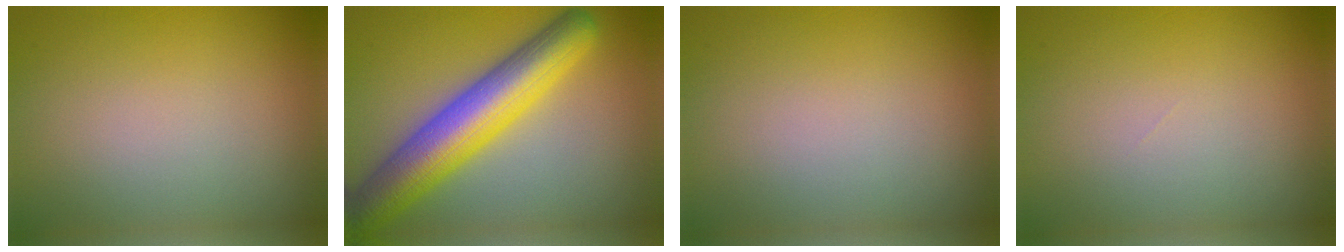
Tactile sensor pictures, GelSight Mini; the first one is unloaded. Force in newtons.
{"total": 9.4, "press": 9.4, "slide": 0.4}
{"total": 0.0}
{"total": 0.0}